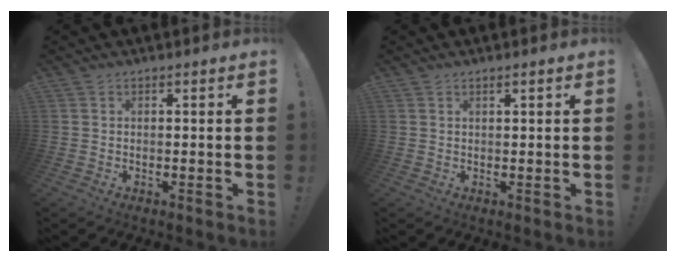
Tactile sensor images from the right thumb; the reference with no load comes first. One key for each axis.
{"total": 1.2, "fx": 0.8, "fy": -0.1, "fz": 0.9, "tx": -0.011, "ty": -0.003, "tz": 0.011}